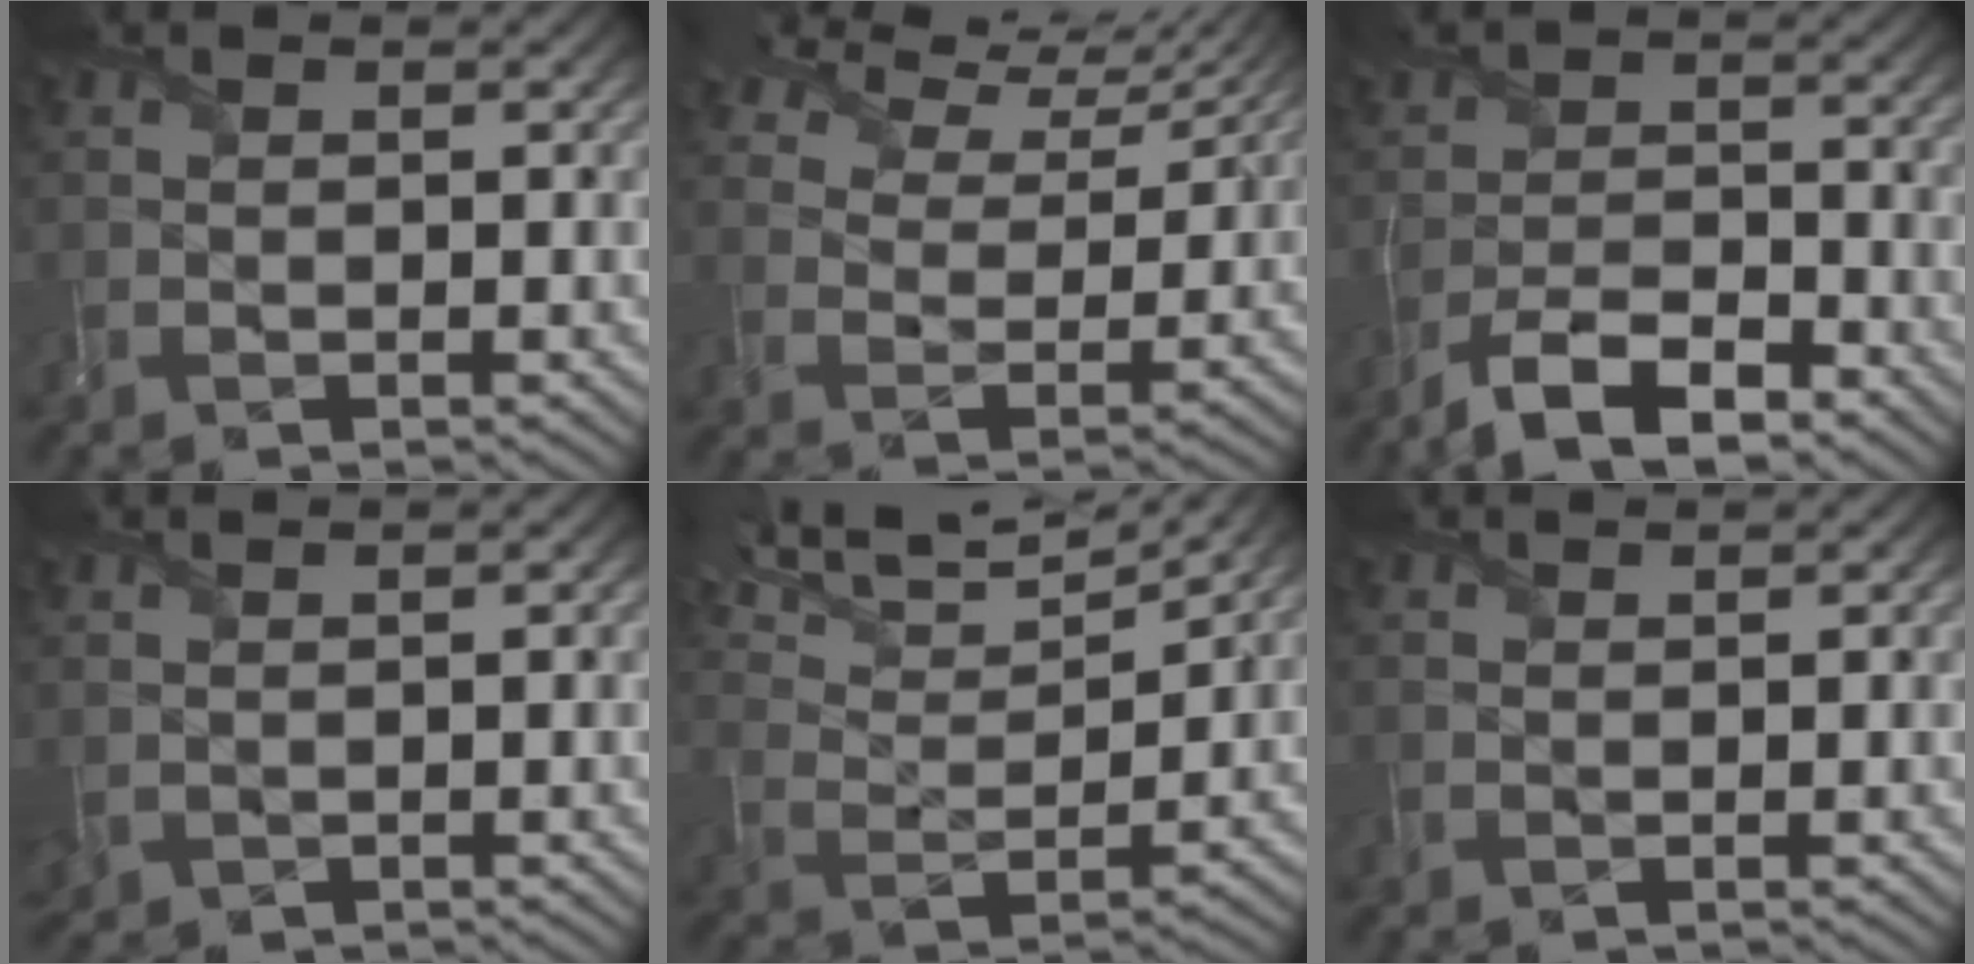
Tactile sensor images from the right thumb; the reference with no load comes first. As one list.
[{"total": 10.0, "force": [8.2, 3.6, 4.4], "torque": [-0.100, 0.011, 0.132]}, {"total": 6.8, "force": [-5.2, 2.2, 3.7], "torque": [-0.061, 0.001, -0.100]}, {"total": 1.6, "force": [0.9, 0.9, 1.0], "torque": [-0.036, 0.001, 0.026]}, {"total": 13.5, "force": [10.7, 3.6, 7.5], "torque": [-0.180, 0.008, 0.164]}, {"total": 0.8, "force": [0.8, 0.0, 0.2], "torque": [-0.014, -0.001, 0.012]}]